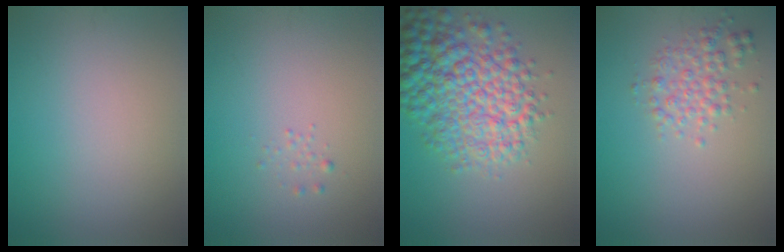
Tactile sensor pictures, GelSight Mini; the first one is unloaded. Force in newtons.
{"total": 0.6, "press": 0.6, "slide": 0.0}
{"total": 9.0, "press": 9.0, "slide": 0.2}
{"total": 2.5, "press": 2.5, "slide": 0.0}